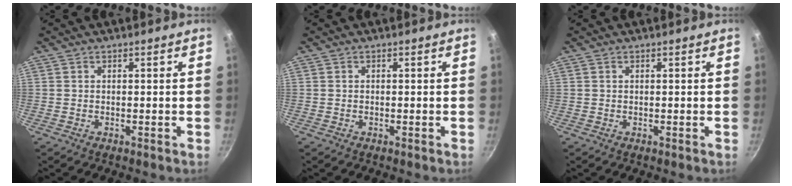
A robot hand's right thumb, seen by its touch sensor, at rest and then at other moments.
{"total": 0.0}
{"total": 0.0}